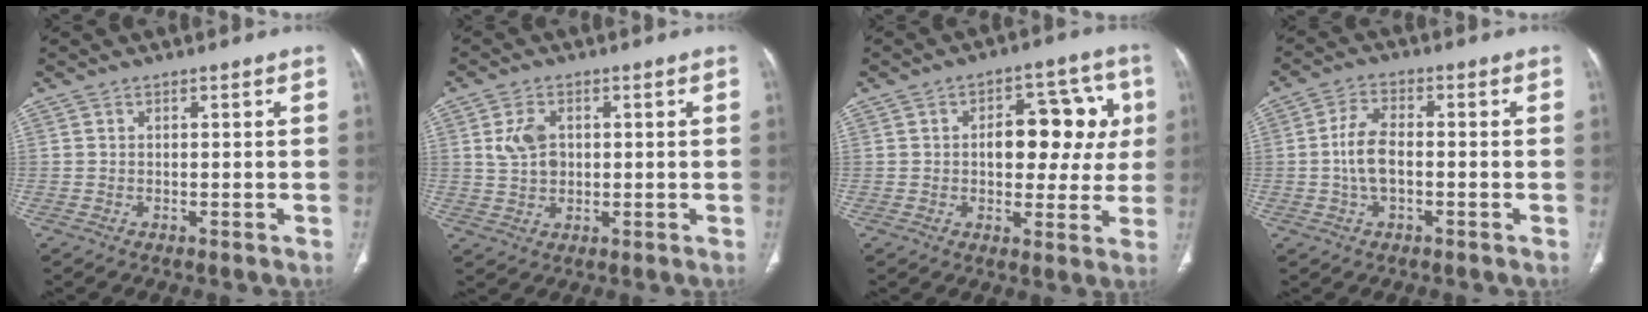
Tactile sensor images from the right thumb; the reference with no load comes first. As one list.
[{"total": 5.5, "force": [1.0, 3.9, 3.7], "torque": [-0.064, -0.002, 0.021]}, {"total": 14.2, "force": [2.0, 8.4, 11.3], "torque": [-0.093, 0.020, 0.028]}, {"total": 6.3, "force": [-0.8, 3.2, 5.3], "torque": [-0.113, 0.015, -0.018]}]